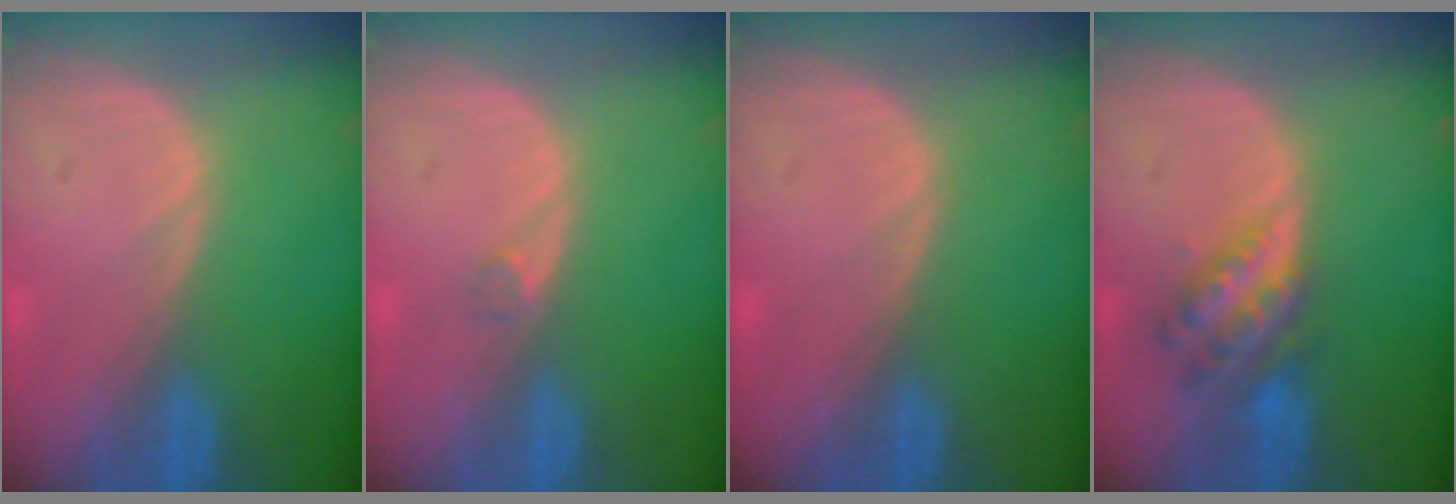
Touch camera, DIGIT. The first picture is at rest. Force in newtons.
{"total": 0.9, "press": 0.8, "slide": 0.5}
{"total": 0.5, "press": 0.0, "slide": 0.5}
{"total": 6.1, "press": 5.4, "slide": 2.9}